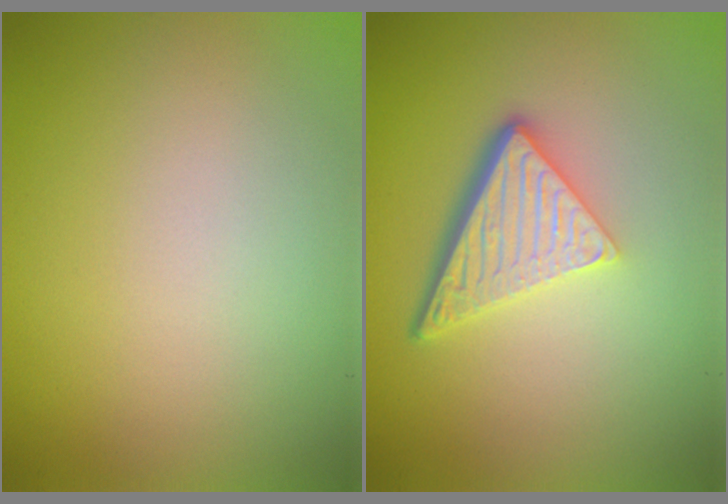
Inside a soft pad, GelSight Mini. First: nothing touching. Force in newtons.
{"total": 5.3, "press": 3.6, "slide": 3.8}